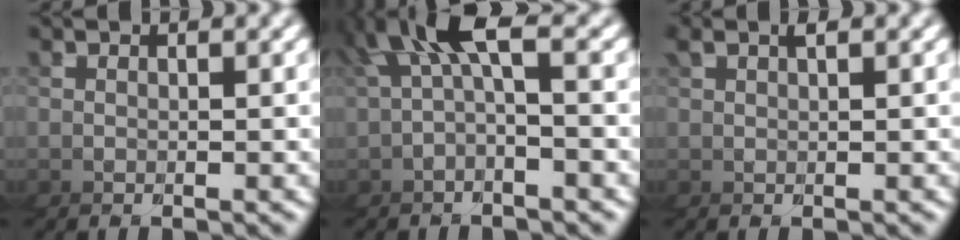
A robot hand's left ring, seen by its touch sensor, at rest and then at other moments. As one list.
[{"total": 3.0, "force": [0.5, 1.6, 2.5], "torque": [-0.080, 0.004, 0.009]}, {"total": 0.6, "force": [0.4, 0.1, 0.5], "torque": [-0.006, 0.012, 0.004]}]